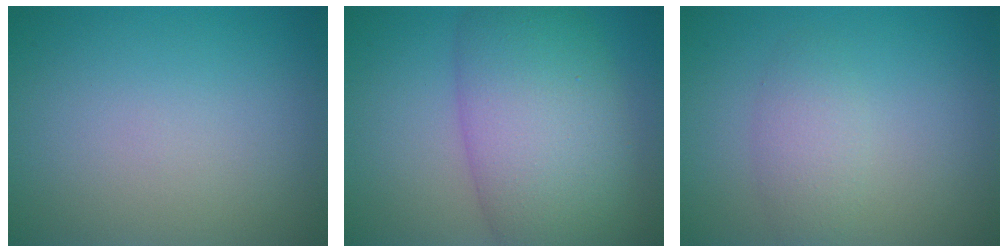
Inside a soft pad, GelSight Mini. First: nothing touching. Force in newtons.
{"total": 10.3, "press": 10.3, "slide": 0.3}
{"total": 2.1, "press": 2.1, "slide": 0.1}